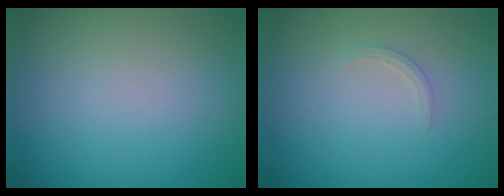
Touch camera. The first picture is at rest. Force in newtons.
{"total": 1.0, "press": 1.0, "slide": 0.0}